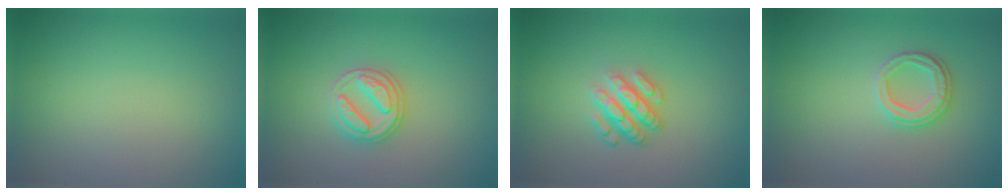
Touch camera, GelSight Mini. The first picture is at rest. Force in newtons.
{"total": 2.8, "press": 2.7, "slide": 0.8}
{"total": 3.6, "press": 2.6, "slide": 2.4}
{"total": 2.5, "press": 2.3, "slide": 0.9}